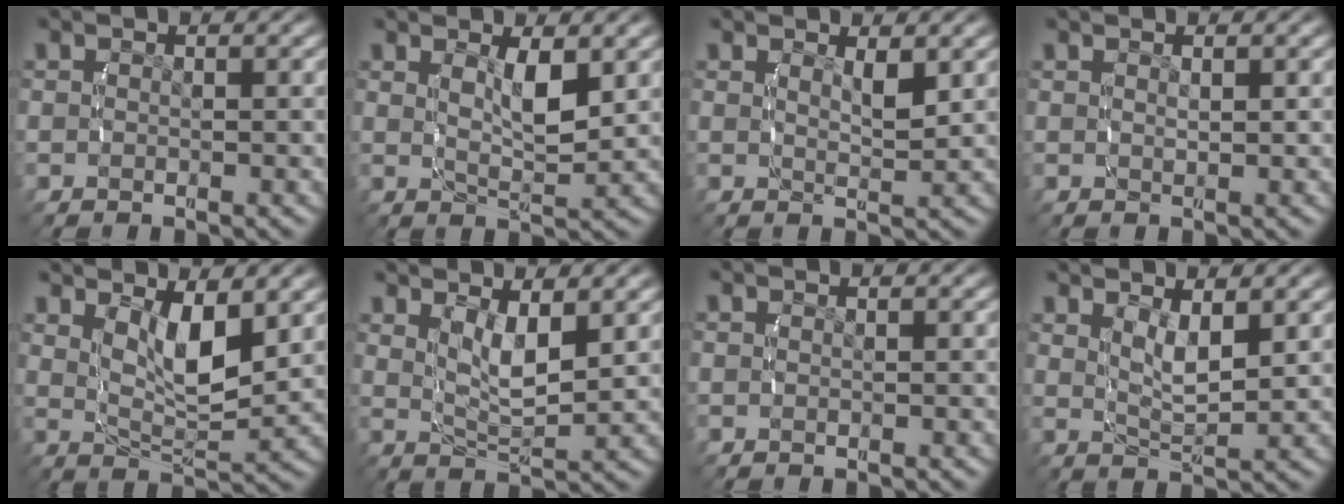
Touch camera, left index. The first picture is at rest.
{"total": 3.4, "force": [1.2, 0.6, 3.1], "torque": [-0.055, -0.014, 0.028]}
{"total": 1.8, "force": [1.3, -0.3, 1.2], "torque": [-0.018, -0.015, 0.028]}
{"total": 0.9, "force": [0.5, -0.2, 0.8], "torque": [-0.007, -0.006, 0.017]}
{"total": 4.9, "force": [2.2, 1.1, 4.2], "torque": [-0.070, -0.016, 0.045]}
{"total": 4.2, "force": [1.8, 1.1, 3.6], "torque": [-0.065, -0.018, 0.039]}
{"total": 0.0}
{"total": 3.4, "force": [1.6, 0.6, 2.9], "torque": [-0.049, -0.013, 0.036]}